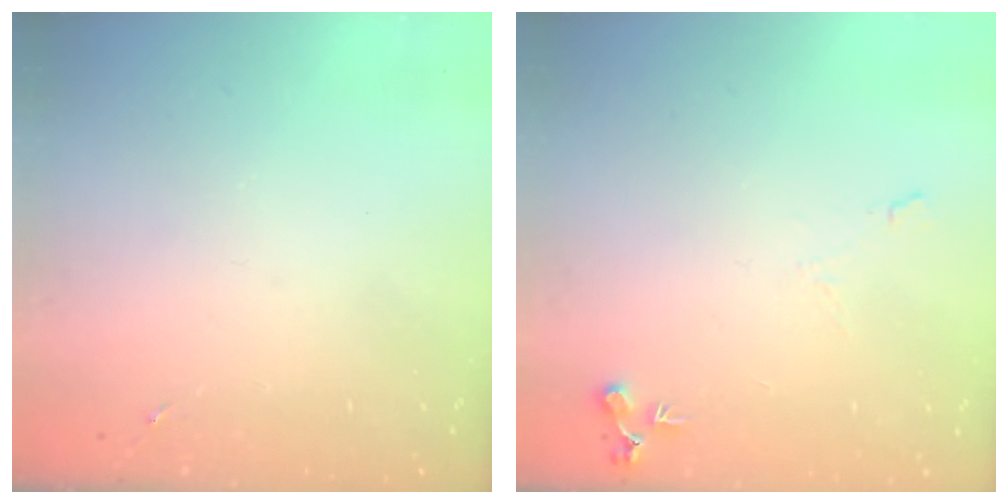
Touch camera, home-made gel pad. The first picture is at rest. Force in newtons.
{"total": 6.8, "press": 6.8, "slide": 0.9}